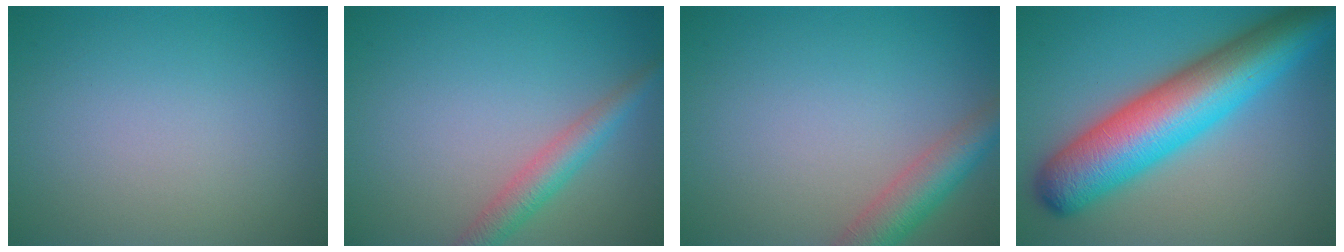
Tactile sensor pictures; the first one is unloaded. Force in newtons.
{"total": 3.0, "press": 3.0, "slide": 0.2}
{"total": 4.1, "press": 4.1, "slide": 0.3}
{"total": 11.7, "press": 11.7, "slide": 0.2}